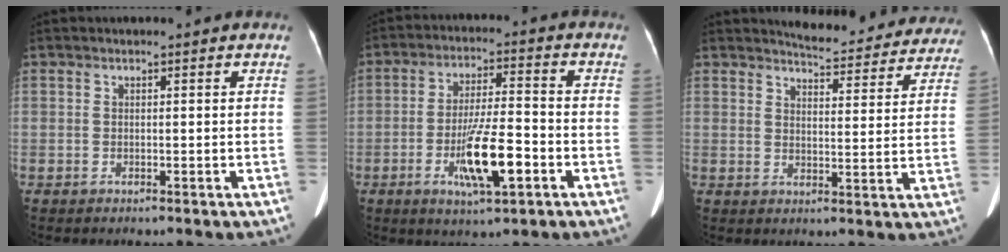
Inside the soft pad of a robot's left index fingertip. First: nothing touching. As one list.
[{"total": 10.3, "force": [-4.1, 1.7, 9.3], "torque": [-0.175, -0.009, -0.069]}, {"total": 15.5, "force": [14.8, 3.2, 3.5], "torque": [-0.022, -0.035, 0.159]}]